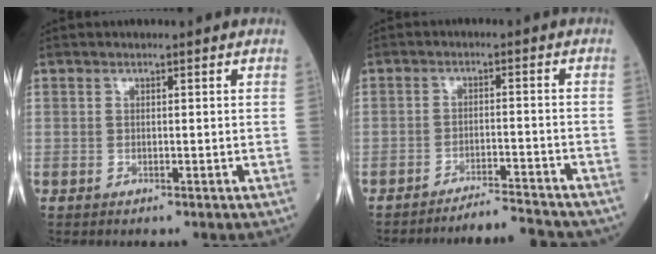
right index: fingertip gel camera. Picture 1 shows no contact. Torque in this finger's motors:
{"motor_torque": [0.31, -0.94, 0.06, 0.03]}